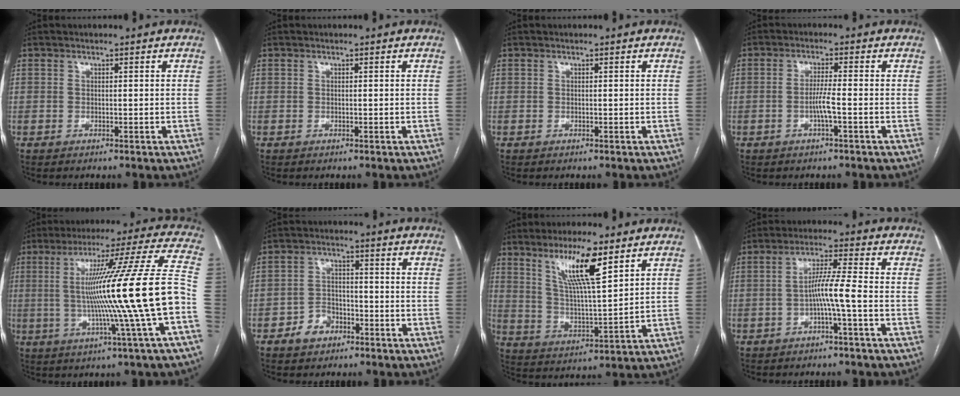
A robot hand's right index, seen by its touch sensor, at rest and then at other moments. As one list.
[{"total": 0.0}, {"total": 0.0}, {"total": 3.3, "force": [-1.1, -0.2, 3.0], "torque": [-0.059, 0.000, -0.023]}, {"total": 20.5, "force": [-2.5, -2.7, 20.2], "torque": [-0.310, -0.003, -0.056]}, {"total": 4.9, "force": [-2.8, 3.6, 1.9], "torque": [-0.034, 0.015, -0.046]}, {"total": 10.8, "force": [6.4, 0.9, 8.7], "torque": [-0.158, -0.006, 0.118]}, {"total": 5.6, "force": [-1.7, -0.8, 5.2], "torque": [-0.097, 0.011, -0.032]}]